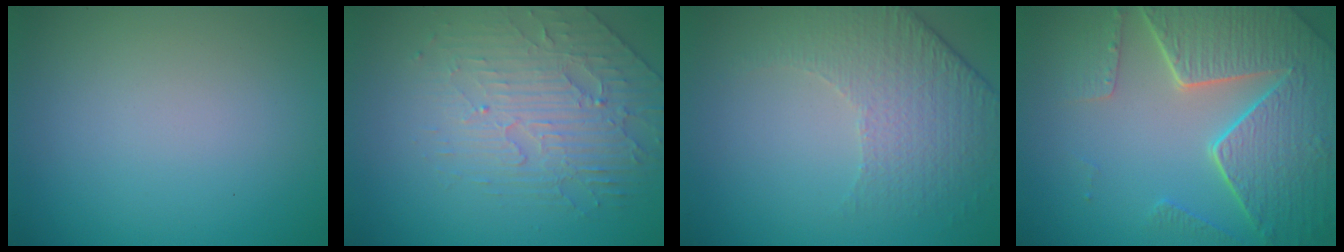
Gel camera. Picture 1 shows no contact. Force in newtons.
{"total": 3.3, "press": 2.9, "slide": 1.6}
{"total": 4.7, "press": 3.3, "slide": 3.3}
{"total": 8.2, "press": 6.1, "slide": 5.6}